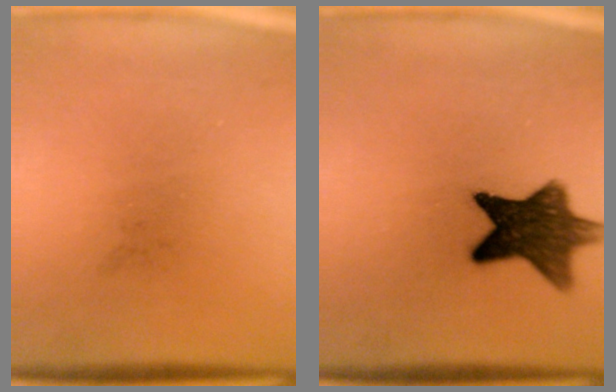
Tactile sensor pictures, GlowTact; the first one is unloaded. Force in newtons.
{"total": 10.7}